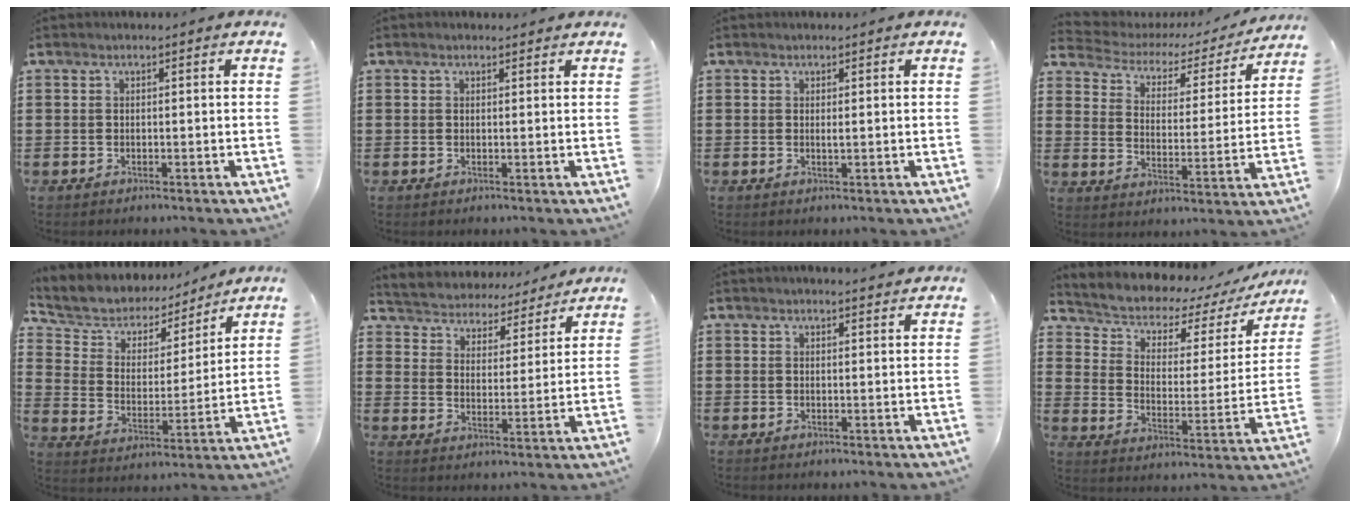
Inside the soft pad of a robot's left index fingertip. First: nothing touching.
{"total": 0.8, "force": [0.7, 0.3, 0.2], "torque": [-0.005, 0.002, 0.015]}
{"total": 0.7, "force": [0.3, 0.0, 0.6], "torque": [-0.013, -0.002, 0.006]}
{"total": 3.1, "force": [2.5, 1.6, 1.0], "torque": [-0.041, -0.018, 0.032]}
{"total": 5.5, "force": [4.8, 2.6, 0.3], "torque": [-0.045, -0.033, 0.079]}
{"total": 4.1, "force": [4.1, 0.3, -0.6], "torque": [-0.017, -0.038, 0.064]}
{"total": 1.7, "force": [1.6, 0.1, 0.4], "torque": [-0.010, 0.001, 0.031]}
{"total": 4.9, "force": [4.4, 1.7, 1.5], "torque": [-0.058, -0.034, 0.068]}